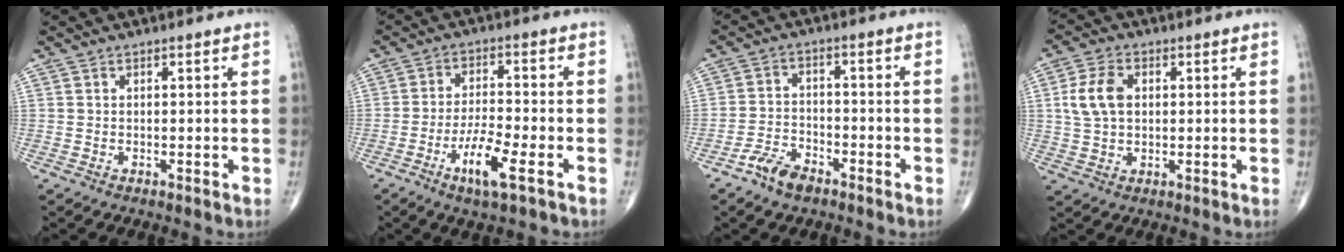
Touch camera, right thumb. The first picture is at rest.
{"total": 8.0, "force": [-4.0, 1.5, 6.8], "torque": [-0.138, 0.014, -0.072]}
{"total": 5.8, "force": [-4.2, 2.7, 2.9], "torque": [-0.055, 0.022, -0.081]}
{"total": 7.4, "force": [1.2, 4.9, 5.4], "torque": [-0.107, 0.006, 0.023]}